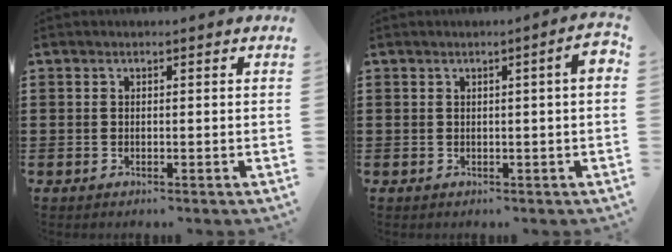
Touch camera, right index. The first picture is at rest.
{"total": 2.5, "force": [0.3, 0.0, 2.5], "torque": [-0.044, -0.001, 0.004]}